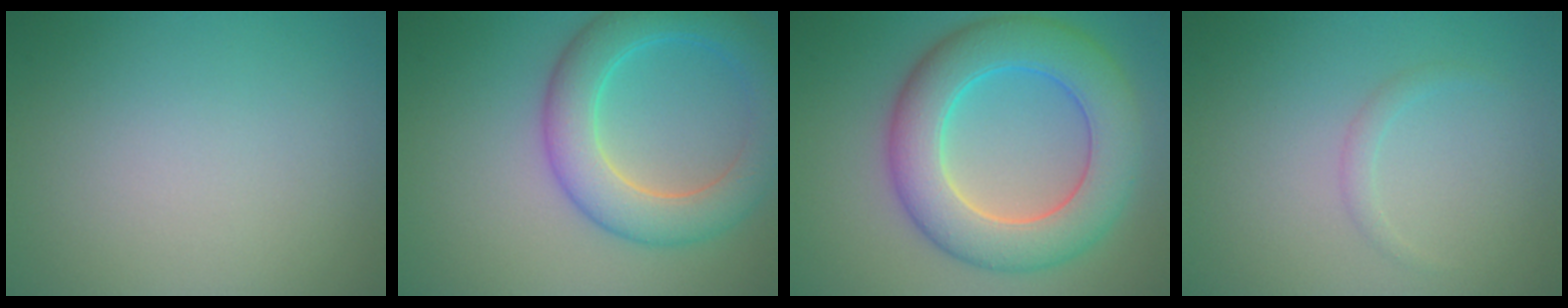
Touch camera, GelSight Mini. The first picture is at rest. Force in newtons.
{"total": 6.7, "press": 6.6, "slide": 0.3}
{"total": 9.0, "press": 9.0, "slide": 0.3}
{"total": 0.9, "press": 0.9, "slide": 0.1}